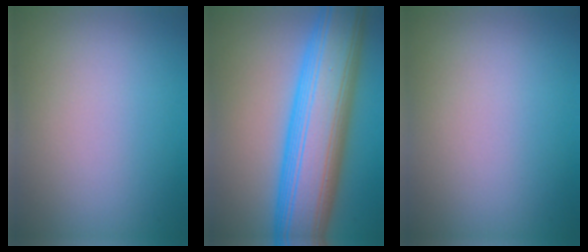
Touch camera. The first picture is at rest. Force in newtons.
{"total": 13.2, "press": 13.2, "slide": 0.3}
{"total": 0.0}